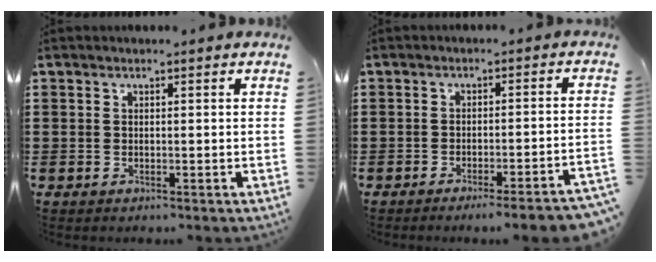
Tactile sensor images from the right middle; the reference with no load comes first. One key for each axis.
{"total": 3.4, "fx": -2.9, "fy": -0.6, "fz": 1.8, "tx": -0.028, "ty": -0.009, "tz": -0.057}